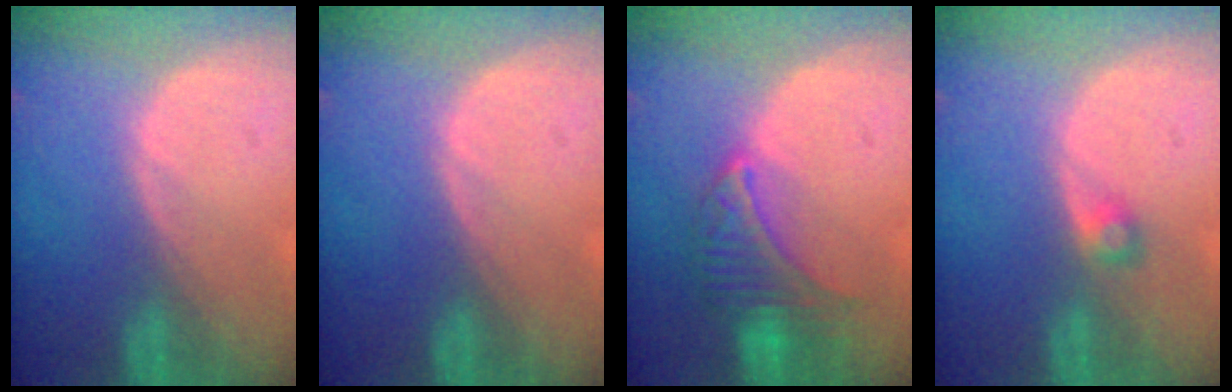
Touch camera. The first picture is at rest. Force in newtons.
{"total": 0.0}
{"total": 6.6, "press": 6.5, "slide": 0.6}
{"total": 1.8, "press": 1.7, "slide": 0.3}